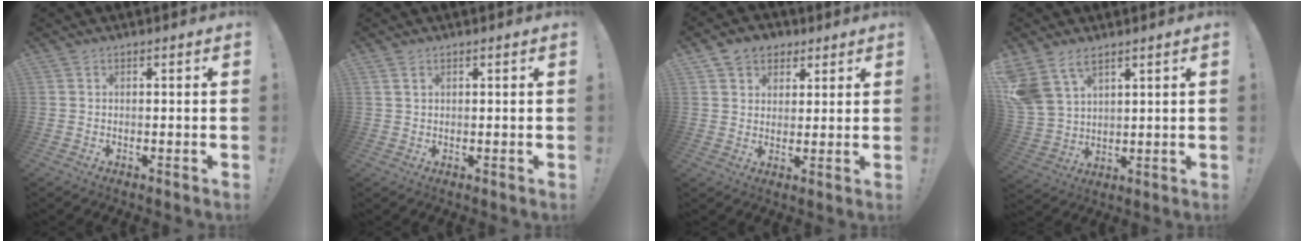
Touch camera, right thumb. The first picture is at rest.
{"total": 1.7, "force": [0.9, 1.1, 0.9], "torque": [-0.011, -0.001, 0.016]}
{"total": 6.5, "force": [3.1, 5.5, 1.5], "torque": [-0.019, -0.015, 0.063]}
{"total": 9.9, "force": [6.8, 5.7, 4.5], "torque": [-0.100, -0.032, 0.140]}